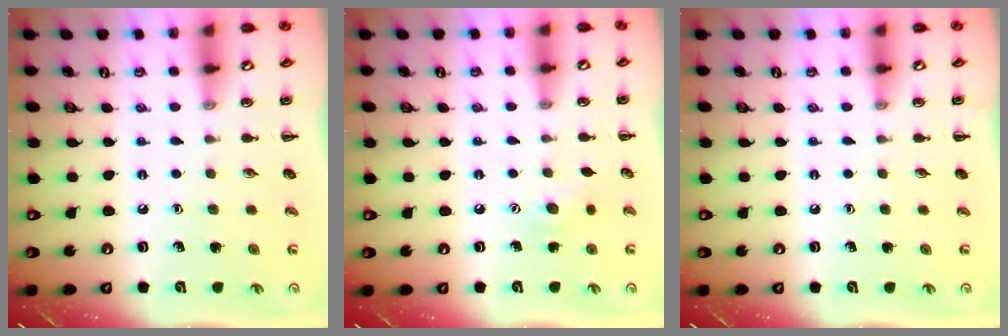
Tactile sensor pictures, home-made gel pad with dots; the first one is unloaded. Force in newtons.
{"total": 5.3, "press": 5.1, "slide": 1.2}
{"total": 0.0}